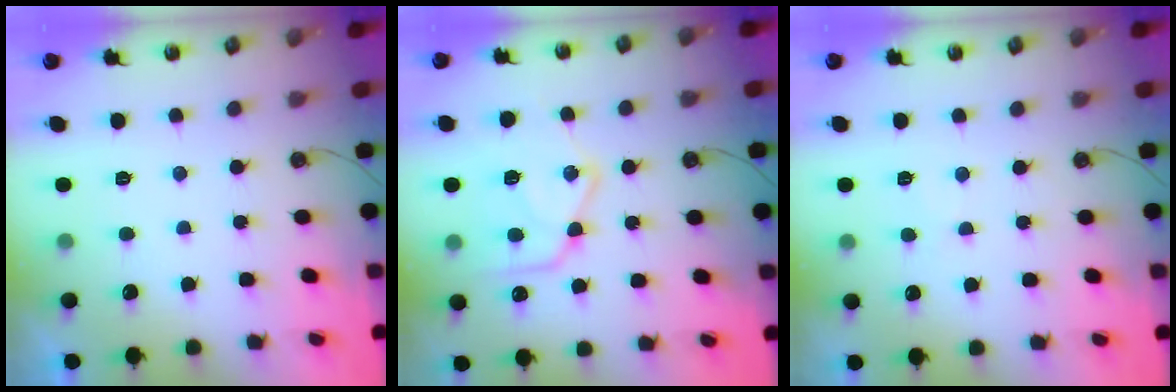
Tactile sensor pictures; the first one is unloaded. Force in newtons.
{"total": 18.1, "press": 18.0, "slide": 1.6}
{"total": 5.9, "press": 5.9, "slide": 0.6}